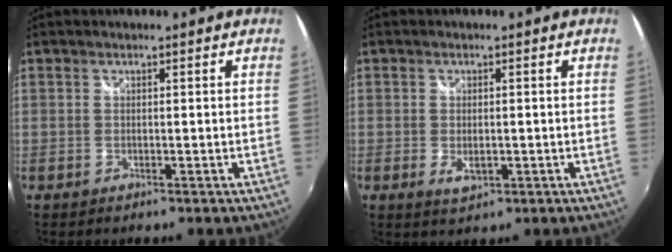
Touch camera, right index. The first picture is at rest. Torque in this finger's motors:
{"motor_torque": [0.05, 0.08, 0.22, 0.03]}